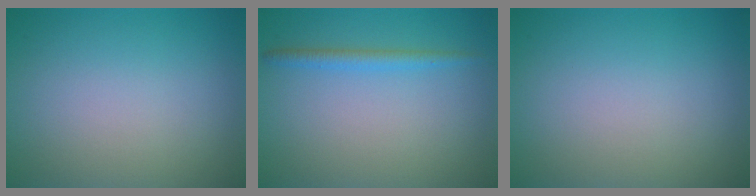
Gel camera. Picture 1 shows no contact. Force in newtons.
{"total": 1.6, "press": 1.6, "slide": 0.1}
{"total": 0.0}